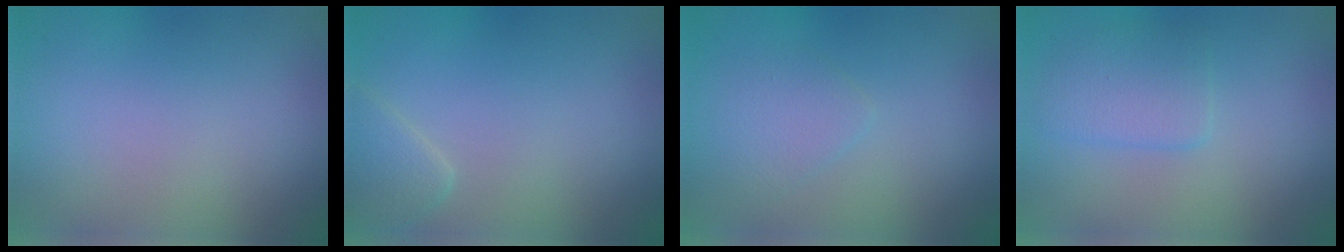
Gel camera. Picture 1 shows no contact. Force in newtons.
{"total": 1.9, "press": 1.9, "slide": 0.1}
{"total": 1.7, "press": 1.7, "slide": 0.1}
{"total": 2.4, "press": 2.3, "slide": 0.2}